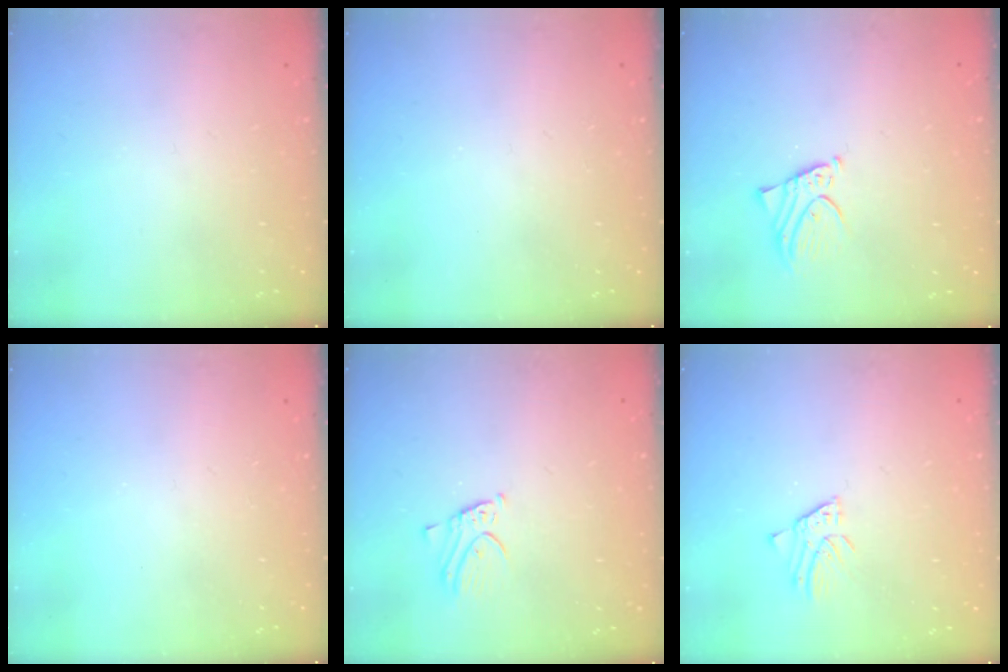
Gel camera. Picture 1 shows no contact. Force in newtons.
{"total": 0.0}
{"total": 4.3, "press": 4.3, "slide": 0.3}
{"total": 0.0}
{"total": 2.8, "press": 2.8, "slide": 0.1}
{"total": 1.6, "press": 1.6, "slide": 0.0}